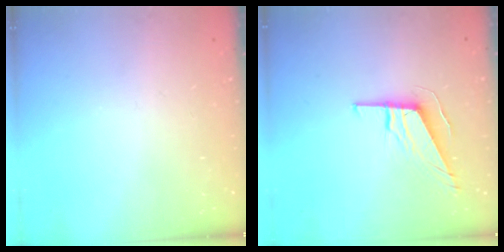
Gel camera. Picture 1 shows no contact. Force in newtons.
{"total": 9.7, "press": 9.5, "slide": 2.0}